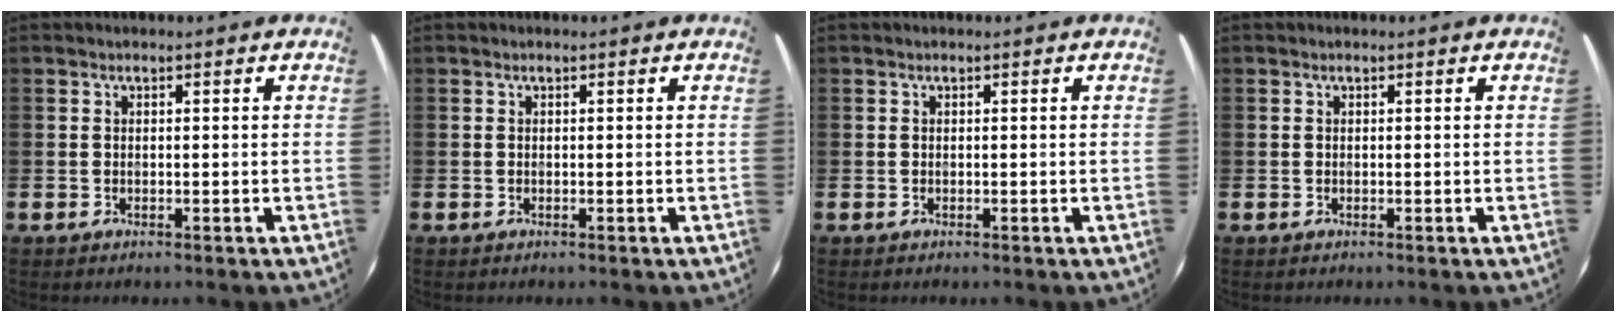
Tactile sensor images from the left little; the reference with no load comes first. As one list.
[{"total": 0.0}, {"total": 0.0}, {"total": 0.0}]